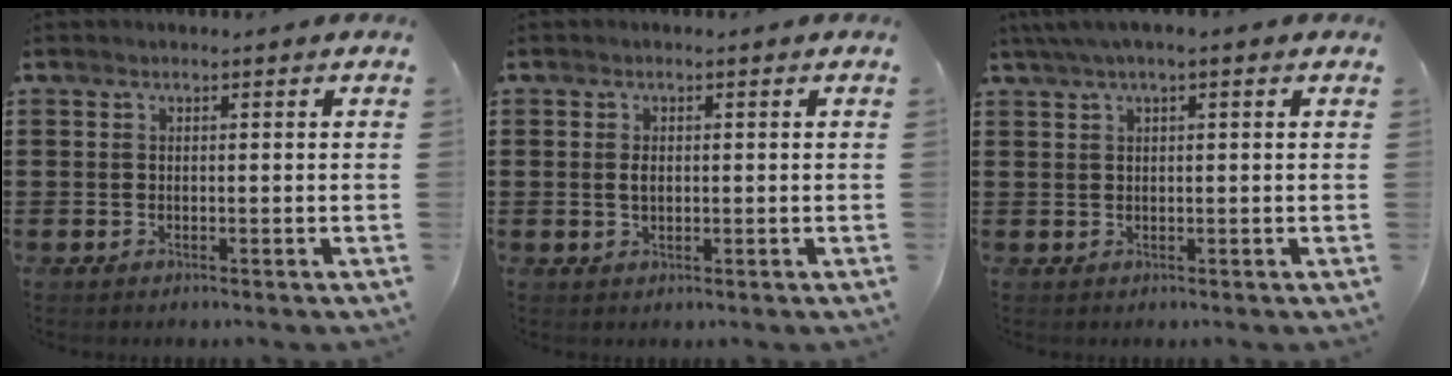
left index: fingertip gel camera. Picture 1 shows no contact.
{"total": 1.6, "force": [0.1, 0.9, 1.3], "torque": [-0.028, 0.005, 0.001]}
{"total": 2.1, "force": [0.8, 0.1, 1.9], "torque": [-0.036, 0.000, 0.014]}